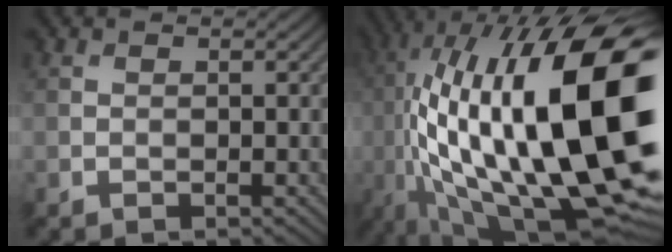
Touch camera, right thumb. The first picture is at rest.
{"total": 23.0, "force": [0.7, 7.7, 21.6], "torque": [-0.382, -0.005, 0.024]}